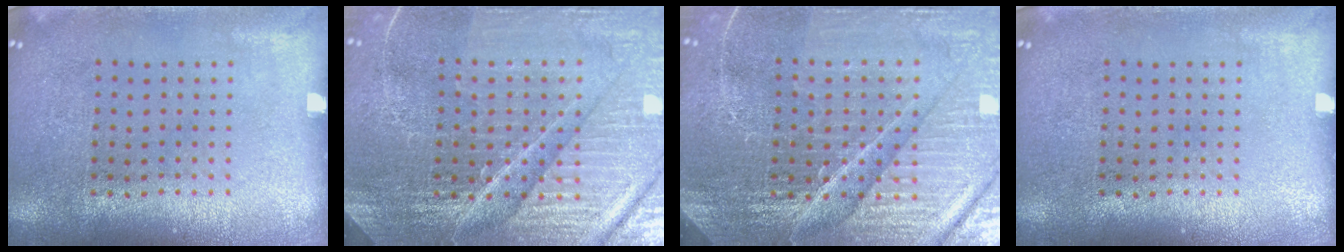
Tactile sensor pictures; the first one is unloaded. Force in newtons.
{"total": 5.7, "press": 5.2, "slide": 2.3}
{"total": 5.9, "press": 5.3, "slide": 2.5}
{"total": 0.0}